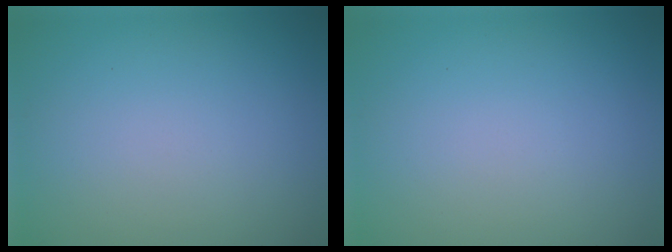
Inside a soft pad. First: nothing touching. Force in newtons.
{"total": 0.0}